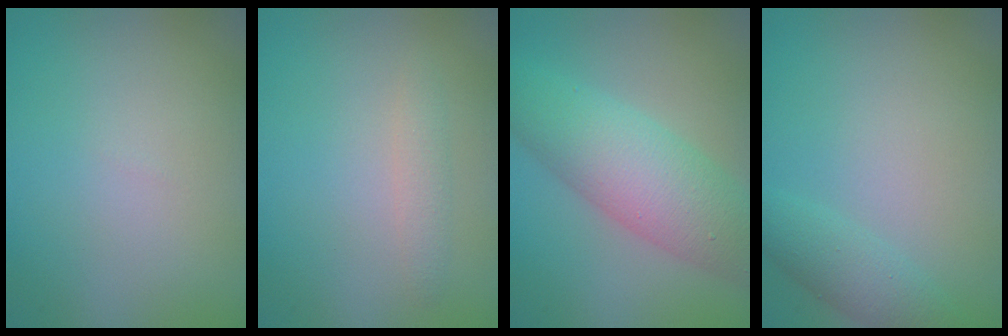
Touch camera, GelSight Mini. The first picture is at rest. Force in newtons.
{"total": 1.3, "press": 1.3, "slide": 0.0}
{"total": 7.3, "press": 7.3, "slide": 0.1}
{"total": 2.6, "press": 2.6, "slide": 0.1}